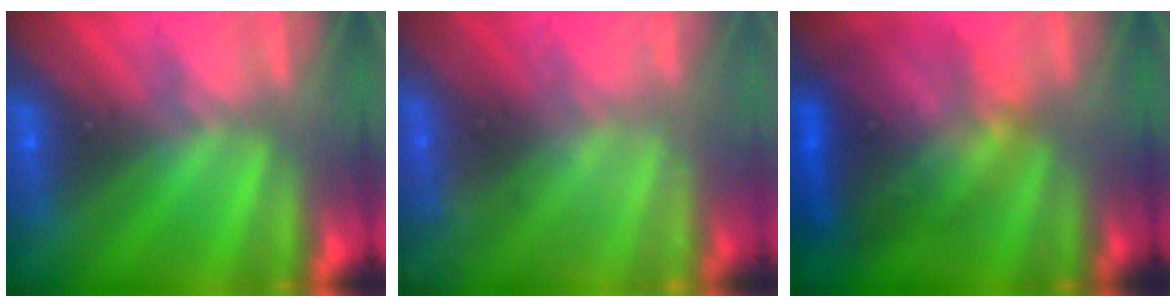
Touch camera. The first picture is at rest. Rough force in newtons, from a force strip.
{"total": 2.1}
{"total": 7.3}